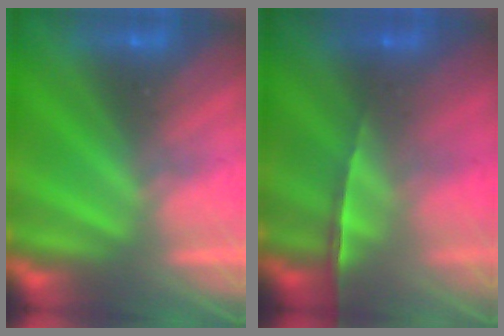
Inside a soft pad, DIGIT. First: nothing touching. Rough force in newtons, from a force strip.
{"total": 1.7}